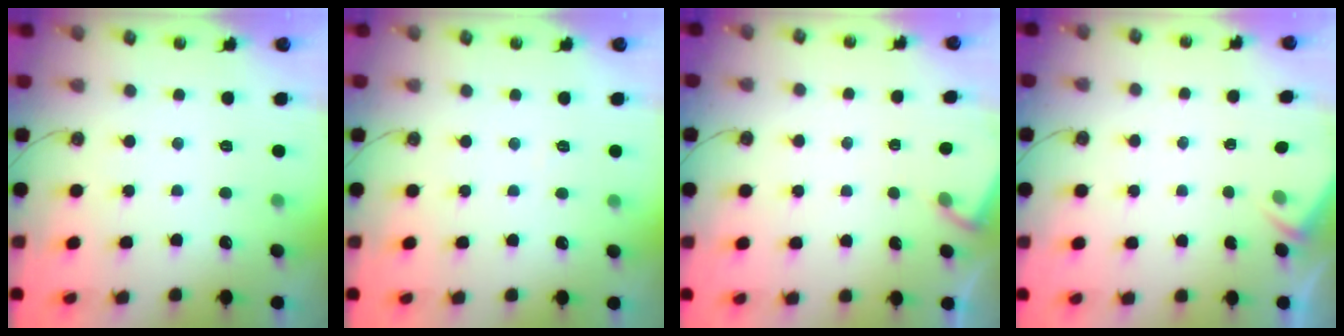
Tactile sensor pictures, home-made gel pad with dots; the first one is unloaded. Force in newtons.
{"total": 2.1, "press": 2.1, "slide": 0.5}
{"total": 3.8, "press": 3.7, "slide": 0.6}
{"total": 2.6, "press": 2.6, "slide": 0.4}